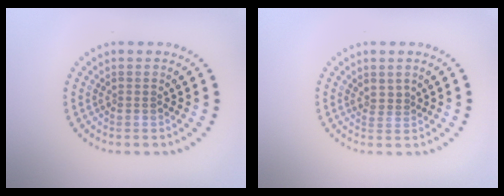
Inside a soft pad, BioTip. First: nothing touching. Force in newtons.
{"total": 1.0, "press": 0.7, "slide": 0.7}